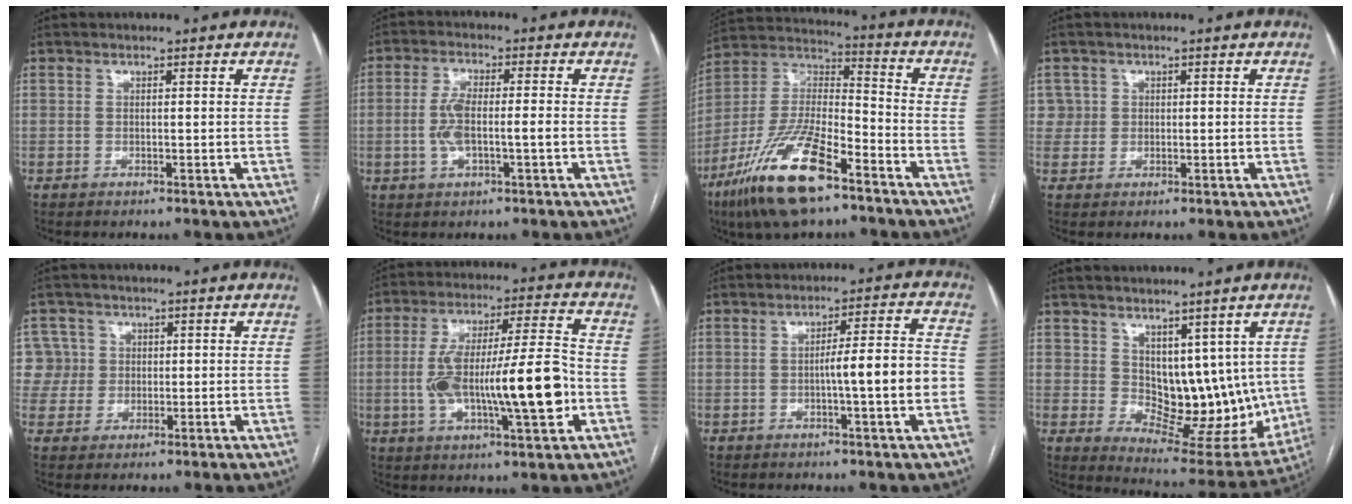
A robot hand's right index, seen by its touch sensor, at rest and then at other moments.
{"total": 5.9, "force": [-0.9, 1.5, 5.6], "torque": [-0.121, 0.010, -0.016]}
{"total": 18.7, "force": [-11.4, 5.2, 13.9], "torque": [-0.304, -0.016, -0.213]}
{"total": 2.8, "force": [0.9, 2.6, -0.3], "torque": [0.025, 0.008, 0.010]}
{"total": 6.2, "force": [1.4, 6.0, -0.1], "torque": [0.013, 0.024, 0.034]}
{"total": 17.8, "force": [-3.0, 3.0, 17.3], "torque": [-0.310, 0.013, -0.043]}
{"total": 8.1, "force": [-1.7, 0.0, 7.9], "torque": [-0.116, 0.016, -0.025]}
{"total": 12.8, "force": [2.8, 7.9, 9.7], "torque": [-0.112, -0.003, 0.069]}